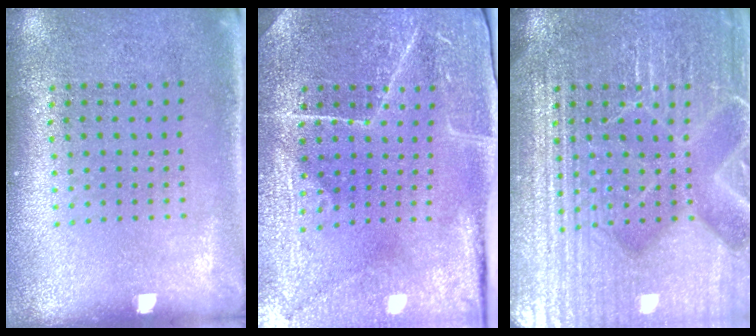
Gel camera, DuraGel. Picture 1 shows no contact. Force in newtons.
{"total": 4.0, "press": 3.9, "slide": 0.3}
{"total": 7.6, "press": 7.5, "slide": 1.0}